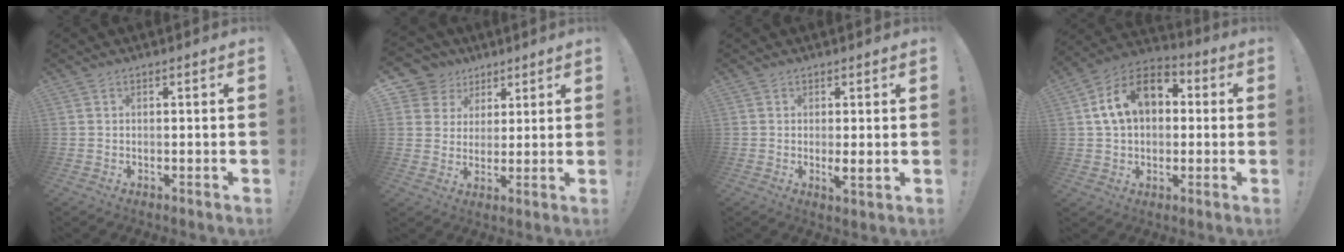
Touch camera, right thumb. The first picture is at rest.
{"total": 8.9, "force": [4.2, 7.6, 1.6], "torque": [-0.032, -0.026, 0.089]}
{"total": 3.0, "force": [0.8, 0.5, 2.8], "torque": [-0.030, -0.018, 0.012]}
{"total": 15.3, "force": [4.1, 10.4, 10.3], "torque": [-0.171, 0.006, 0.077]}